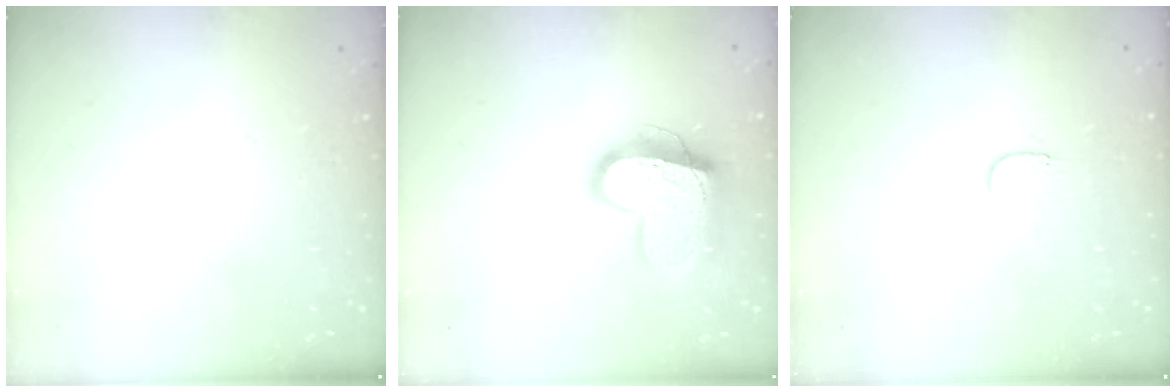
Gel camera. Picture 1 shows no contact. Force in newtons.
{"total": 16.6, "press": 16.5, "slide": 1.4}
{"total": 3.6, "press": 3.6, "slide": 0.3}